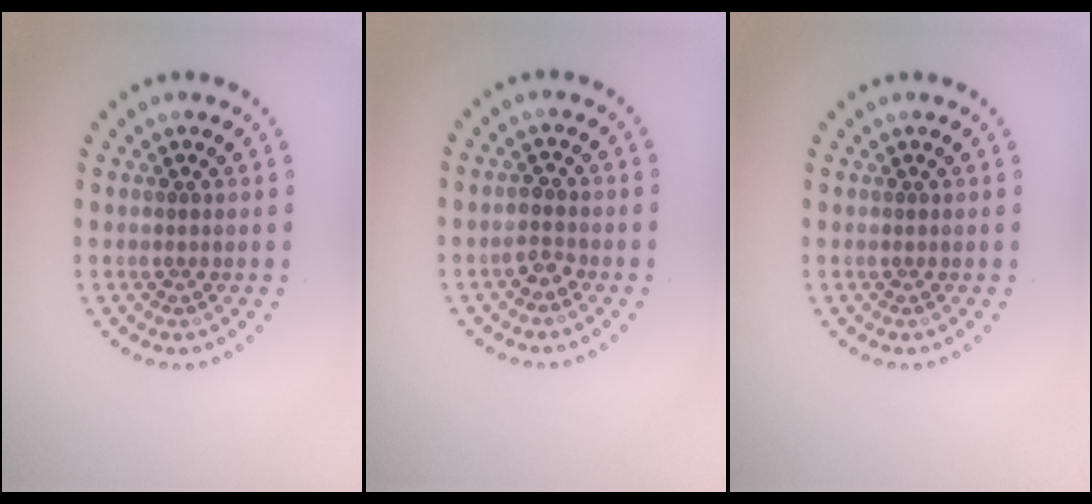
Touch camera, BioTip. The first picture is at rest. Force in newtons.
{"total": 1.5, "press": 1.4, "slide": 0.4}
{"total": 0.0}